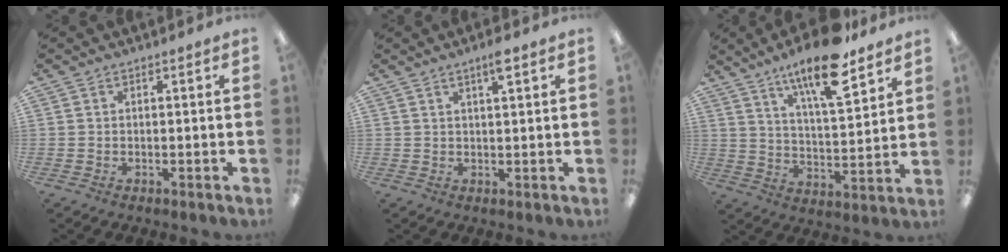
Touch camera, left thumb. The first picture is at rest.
{"total": 3.5, "force": [2.4, 0.3, 2.5], "torque": [-0.049, -0.003, 0.039]}
{"total": 15.6, "force": [11.6, 4.0, 9.7], "torque": [-0.160, -0.062, 0.191]}